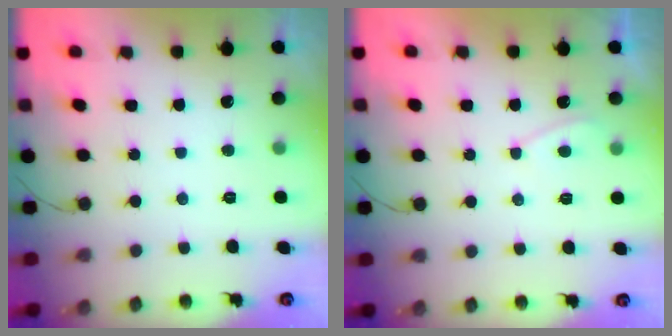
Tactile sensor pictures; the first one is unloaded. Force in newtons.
{"total": 2.9, "press": 2.9, "slide": 0.3}